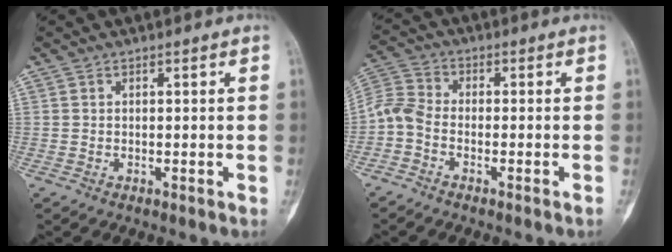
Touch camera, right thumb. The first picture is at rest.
{"total": 5.1, "force": [-2.5, 2.4, 3.7], "torque": [-0.089, 0.018, -0.069]}